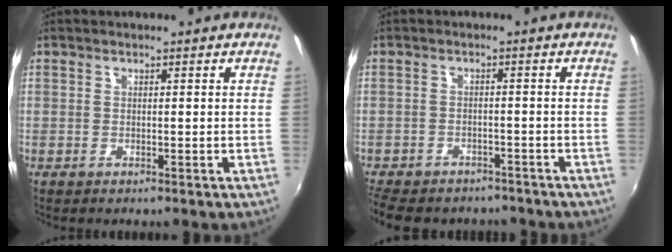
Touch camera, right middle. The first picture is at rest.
{"total": 11.8, "force": [-9.8, 5.0, 4.4], "torque": [-0.116, -0.017, -0.143]}